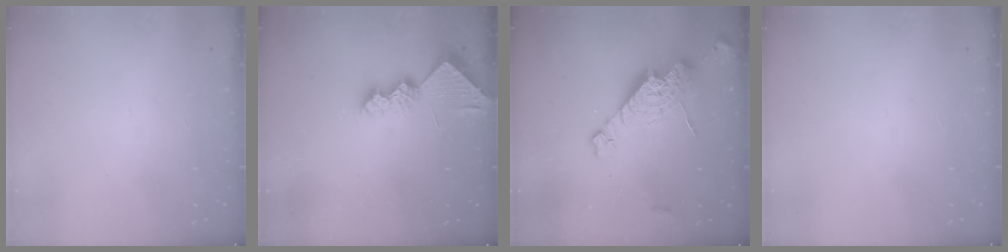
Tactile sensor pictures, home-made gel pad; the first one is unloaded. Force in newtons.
{"total": 8.8, "press": 8.8, "slide": 0.8}
{"total": 14.3, "press": 14.3, "slide": 1.3}
{"total": 0.0}